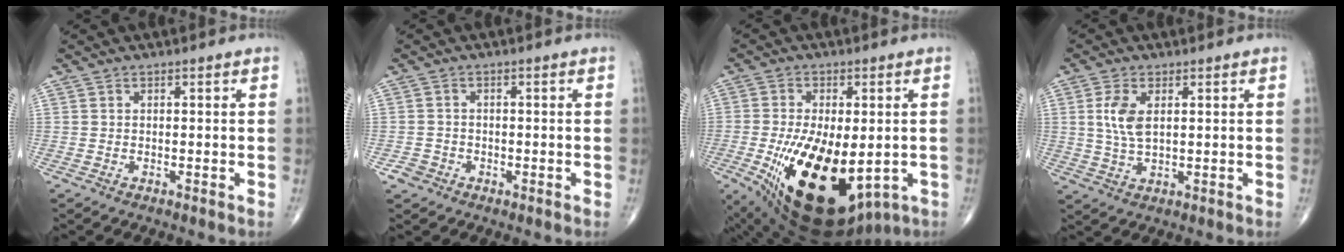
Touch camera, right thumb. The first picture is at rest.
{"total": 2.2, "force": [-1.1, 1.9, 0.2], "torque": [0.008, 0.011, -0.022]}
{"total": 22.2, "force": [-5.6, 11.5, 18.1], "torque": [-0.298, -0.021, -0.055]}
{"total": 5.8, "force": [1.4, 2.8, 4.9], "torque": [-0.106, -0.005, 0.032]}